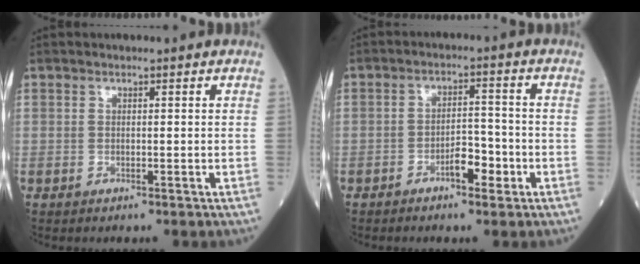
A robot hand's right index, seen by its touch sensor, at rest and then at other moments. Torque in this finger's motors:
{"motor_torque": [-0.11, -0.11, 0.05, 0.01]}